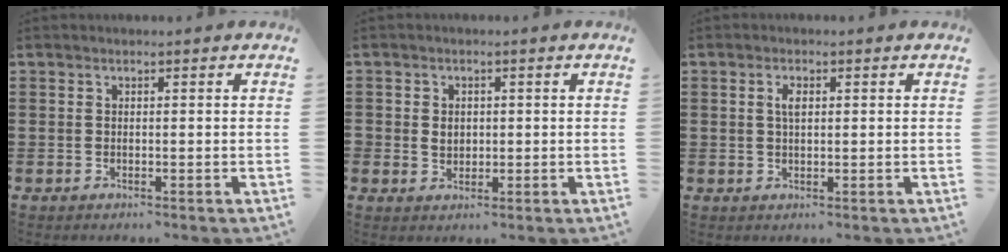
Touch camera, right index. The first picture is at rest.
{"total": 2.1, "force": [-0.2, 1.8, 1.0], "torque": [-0.024, 0.006, -0.006]}
{"total": 2.1, "force": [0.5, 0.9, 1.9], "torque": [-0.040, 0.006, 0.007]}